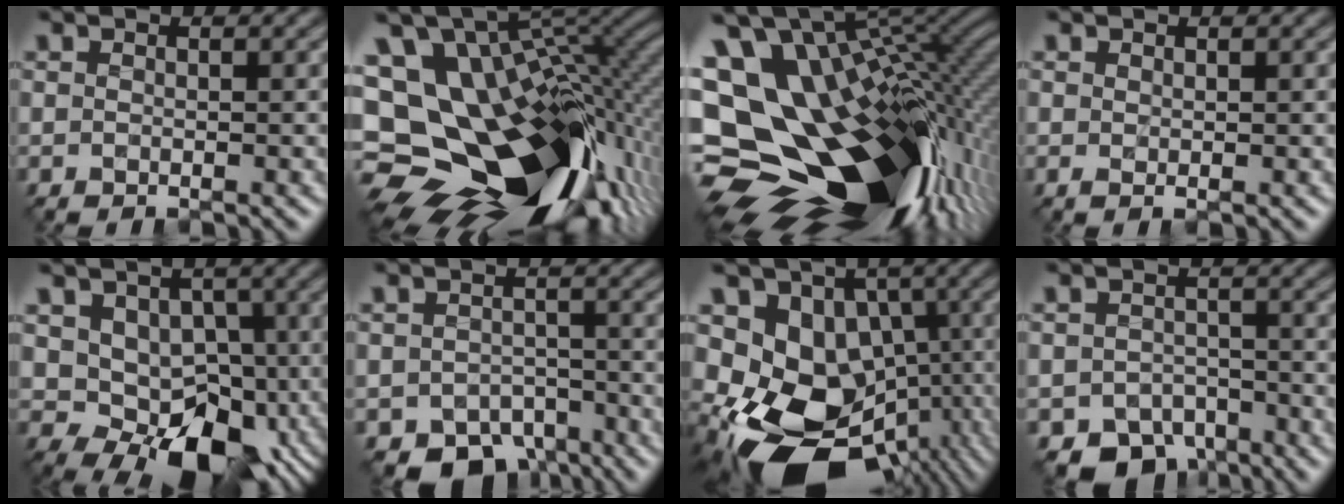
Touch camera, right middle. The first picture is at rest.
{"total": 18.1, "force": [-5.0, 11.6, 13.0], "torque": [-0.242, -0.024, -0.054]}
{"total": 19.0, "force": [-3.2, 12.0, 14.4], "torque": [-0.261, -0.031, -0.013]}
{"total": 0.0}
{"total": 9.3, "force": [-1.2, 6.6, 6.4], "torque": [-0.083, -0.006, -0.013]}
{"total": 4.1, "force": [-3.2, 2.4, 1.1], "torque": [-0.017, -0.014, -0.045]}
{"total": 13.1, "force": [-3.4, 10.5, 7.1], "torque": [-0.102, -0.027, -0.043]}
{"total": 3.7, "force": [-2.9, 2.2, 0.6], "torque": [-0.010, -0.011, -0.045]}